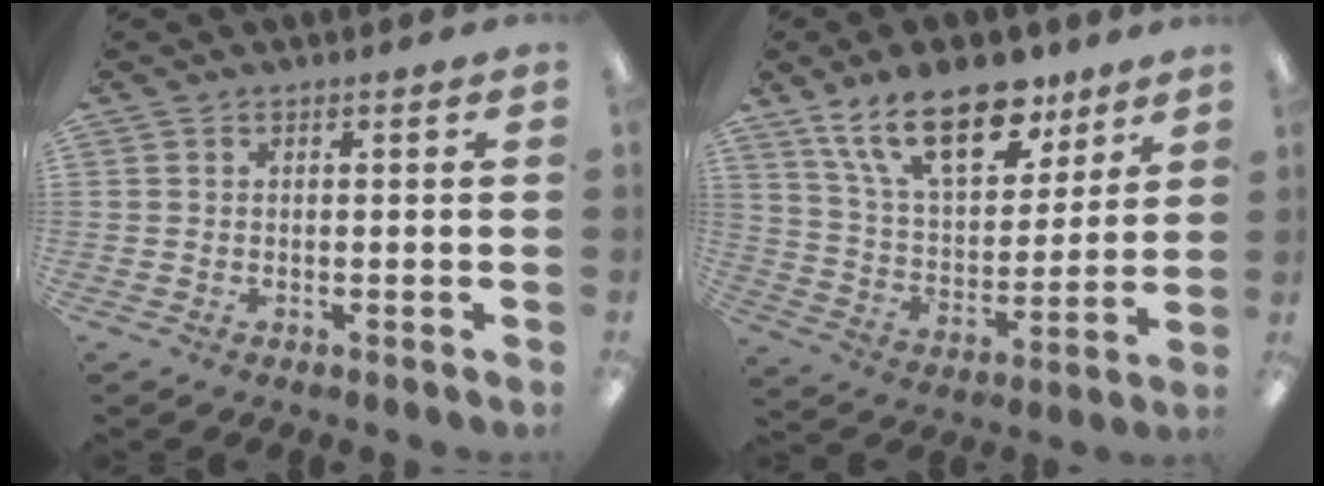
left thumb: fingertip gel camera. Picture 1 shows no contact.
{"total": 20.9, "force": [13.5, 10.2, 12.3], "torque": [-0.210, -0.058, 0.238]}